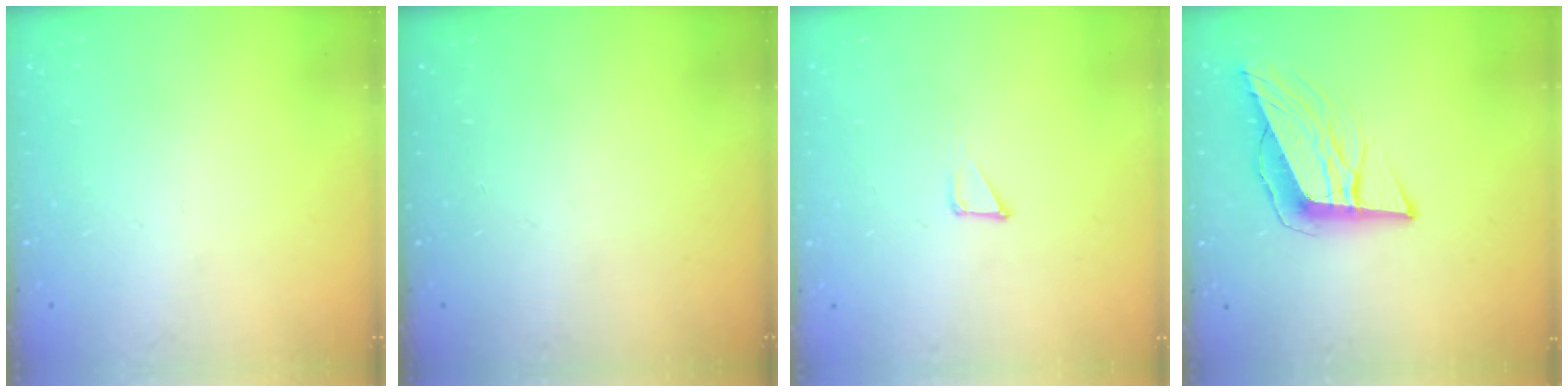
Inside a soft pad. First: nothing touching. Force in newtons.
{"total": 0.0}
{"total": 1.3, "press": 1.3, "slide": 0.0}
{"total": 11.2, "press": 10.6, "slide": 3.7}